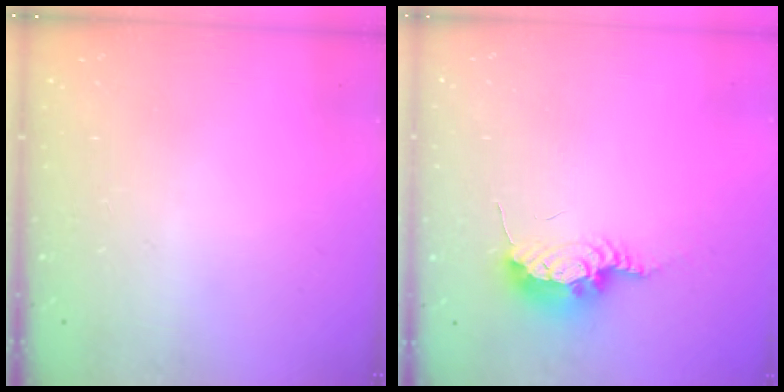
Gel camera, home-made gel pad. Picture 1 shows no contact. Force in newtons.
{"total": 8.4, "press": 8.3, "slide": 0.9}